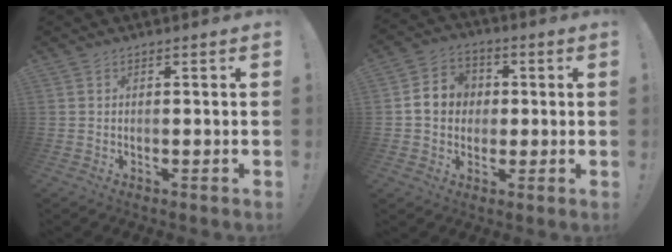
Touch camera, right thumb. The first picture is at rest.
{"total": 9.5, "force": [0.8, 8.7, 3.9], "torque": [-0.057, 0.010, 0.024]}